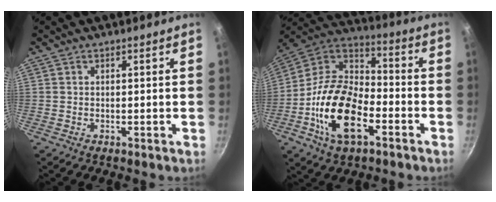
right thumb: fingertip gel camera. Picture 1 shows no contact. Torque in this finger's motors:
{"motor_torque": [-0.10, 0.93, 1.94, -0.83, 0.44]}